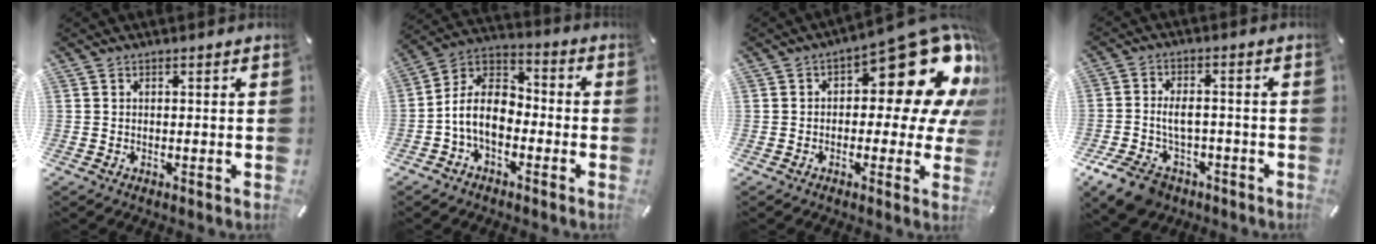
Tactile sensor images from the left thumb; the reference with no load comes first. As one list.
[{"total": 10.8, "force": [-4.2, 7.1, 7.0], "torque": [-0.160, 0.015, -0.084]}, {"total": 20.5, "force": [8.7, 9.2, 16.2], "torque": [-0.191, -0.069, 0.140]}, {"total": 9.6, "force": [-2.9, 6.7, 6.2], "torque": [-0.120, 0.015, -0.046]}]